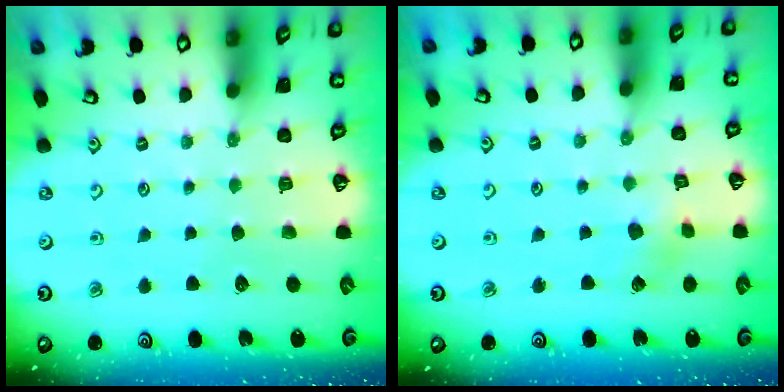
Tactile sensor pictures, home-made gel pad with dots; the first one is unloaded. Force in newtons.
{"total": 2.8, "press": 2.7, "slide": 0.8}